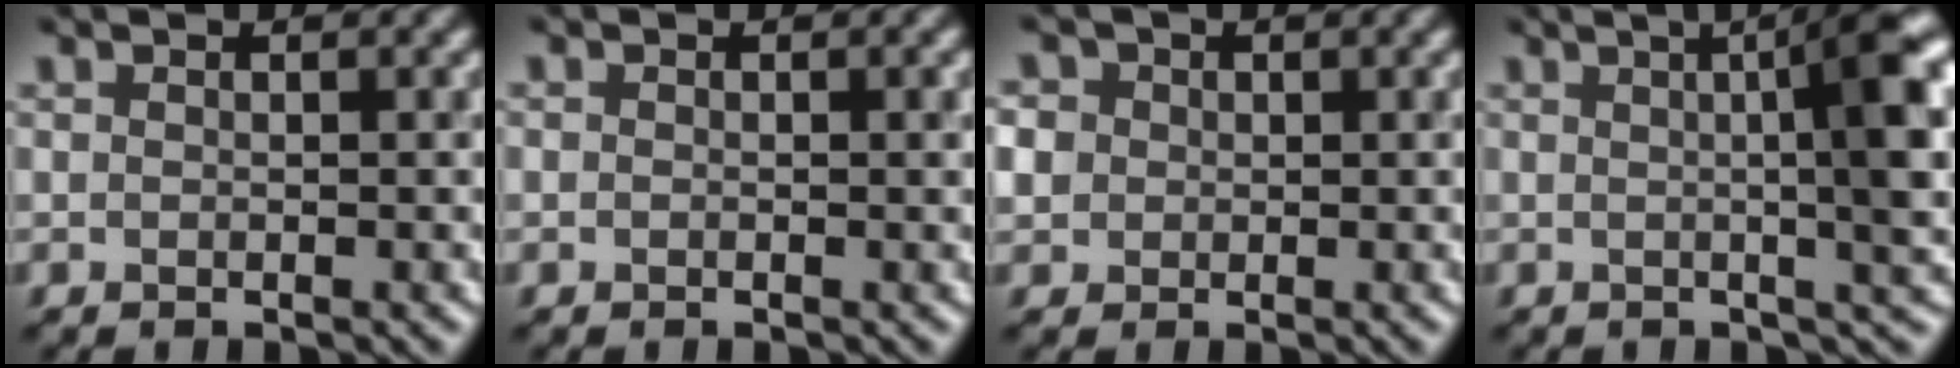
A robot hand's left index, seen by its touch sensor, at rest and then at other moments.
{"total": 0.8, "force": [0.1, 0.5, 0.6], "torque": [-0.005, -0.002, 0.002]}
{"total": 5.0, "force": [1.3, 4.5, 1.8], "torque": [-0.044, 0.035, -0.003]}
{"total": 10.4, "force": [1.2, 2.5, 10.0], "torque": [-0.097, 0.020, 0.010]}